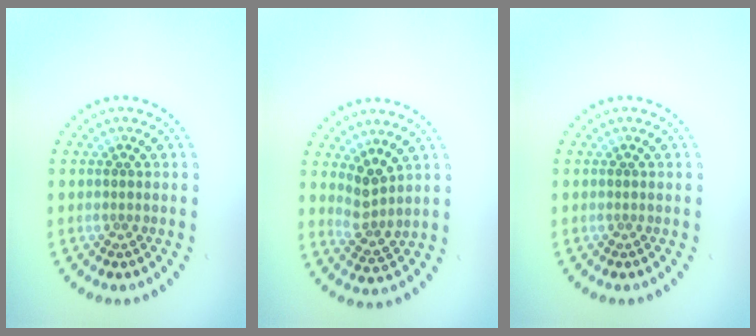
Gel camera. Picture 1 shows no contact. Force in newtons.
{"total": 2.5, "press": 1.9, "slide": 1.6}
{"total": 0.0}